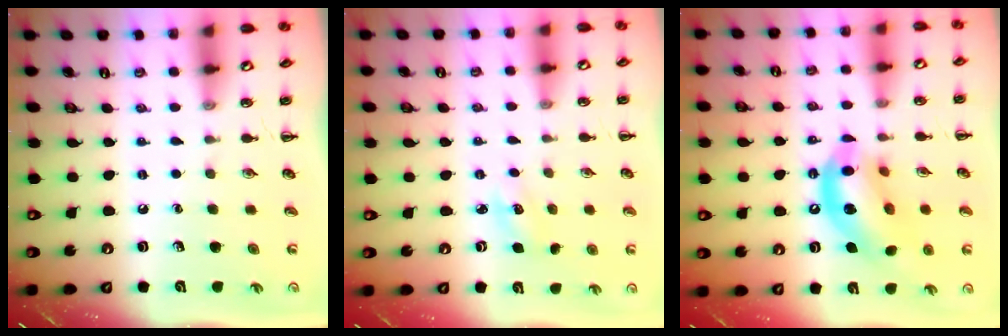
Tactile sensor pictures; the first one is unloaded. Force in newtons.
{"total": 3.5, "press": 3.4, "slide": 1.0}
{"total": 15.6, "press": 15.1, "slide": 3.6}